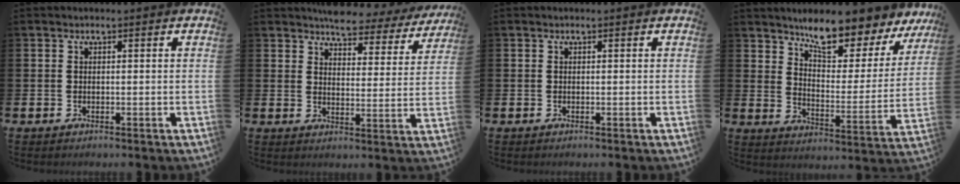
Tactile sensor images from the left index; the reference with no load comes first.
{"total": 5.0, "force": [4.7, 1.5, 0.8], "torque": [-0.029, -0.034, 0.078]}
{"total": 0.0}
{"total": 9.8, "force": [9.1, 1.9, 3.0], "torque": [-0.076, -0.067, 0.162]}